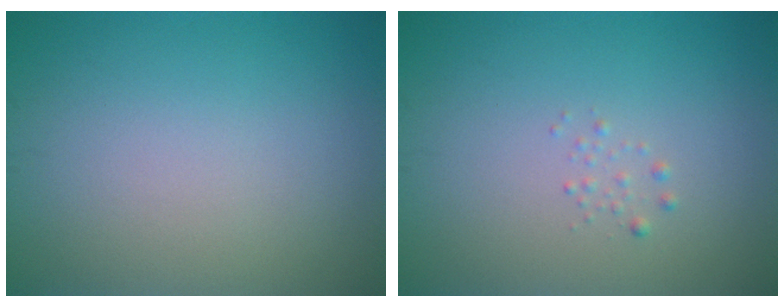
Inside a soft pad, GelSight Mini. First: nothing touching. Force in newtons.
{"total": 0.6, "press": 0.6, "slide": 0.0}